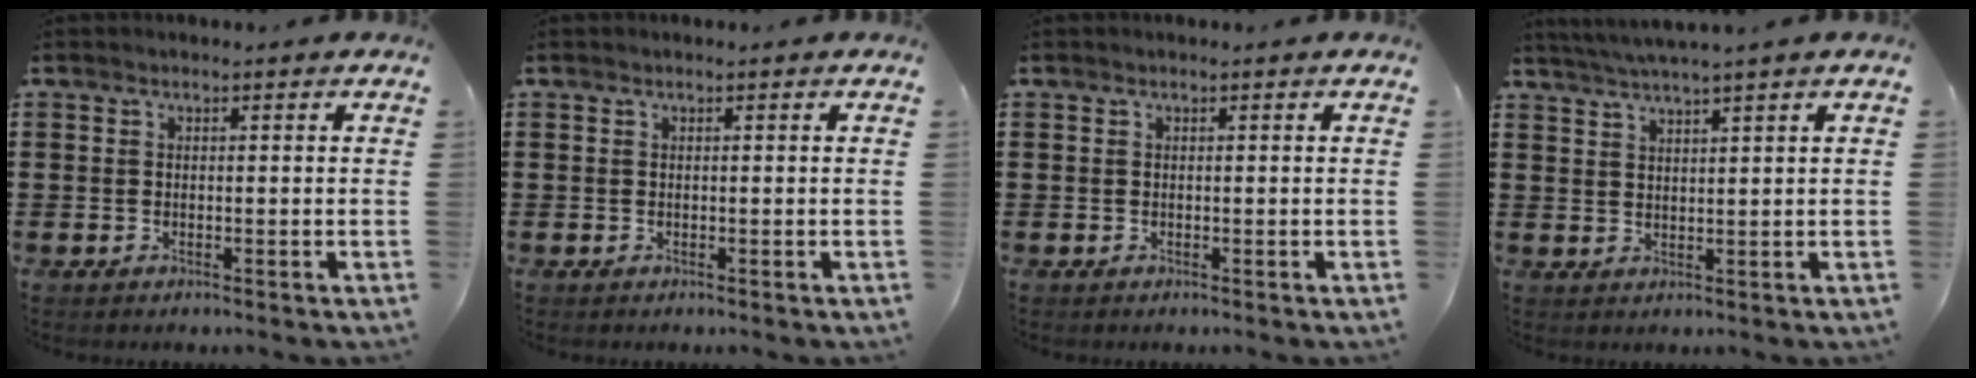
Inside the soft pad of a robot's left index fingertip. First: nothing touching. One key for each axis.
{"total": 0.0}
{"total": 0.0}
{"total": 3.0, "fx": 2.6, "fy": -0.7, "fz": 1.2, "tx": -0.028, "ty": -0.005, "tz": 0.048}